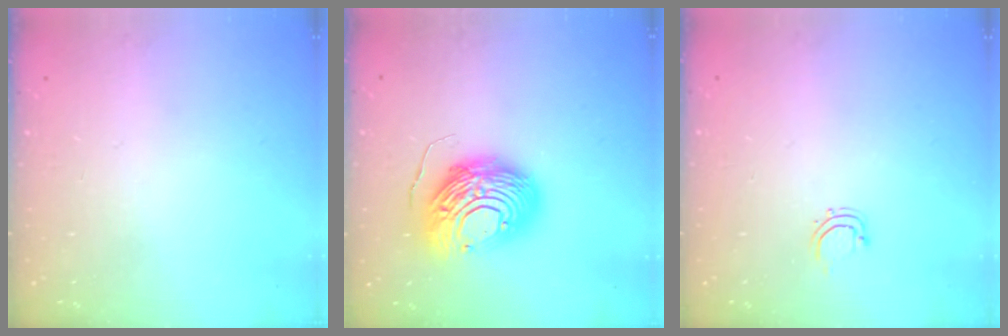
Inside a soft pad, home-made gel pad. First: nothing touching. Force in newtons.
{"total": 16.1, "press": 16.0, "slide": 1.6}
{"total": 2.8, "press": 2.7, "slide": 0.5}